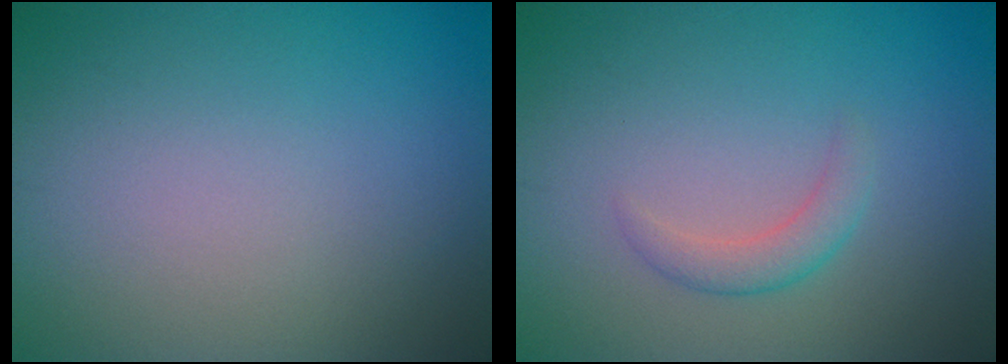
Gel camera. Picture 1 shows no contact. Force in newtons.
{"total": 1.8, "press": 1.8, "slide": 0.2}